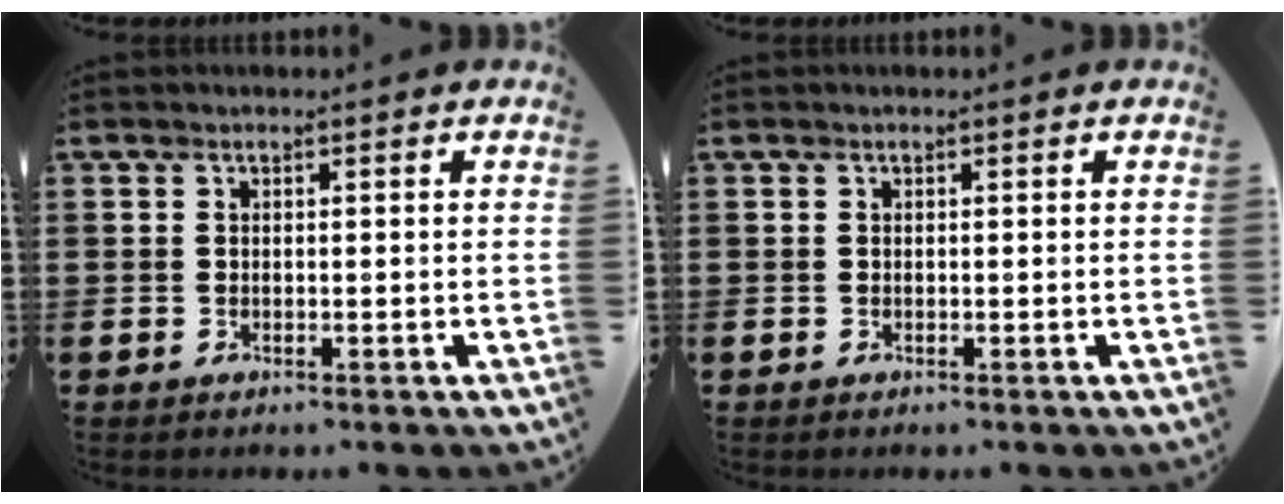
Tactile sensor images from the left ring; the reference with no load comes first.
{"total": 0.0}